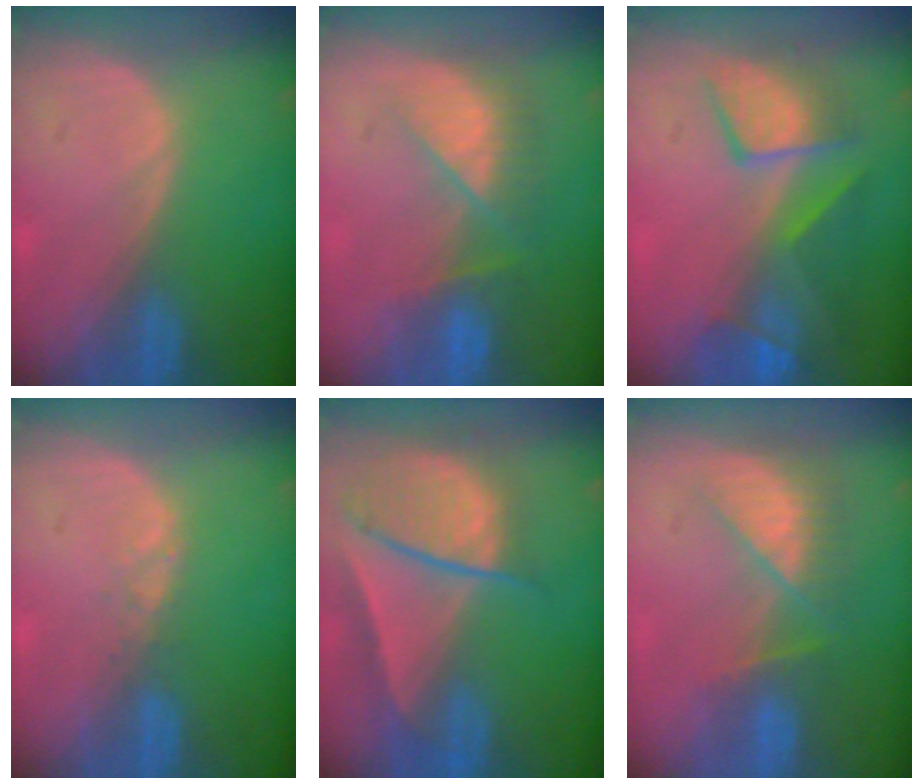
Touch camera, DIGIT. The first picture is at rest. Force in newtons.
{"total": 7.8, "press": 7.1, "slide": 3.1}
{"total": 9.5, "press": 8.4, "slide": 4.5}
{"total": 1.0, "press": 1.0, "slide": 0.2}
{"total": 9.5, "press": 8.1, "slide": 4.9}
{"total": 8.1, "press": 7.0, "slide": 4.1}